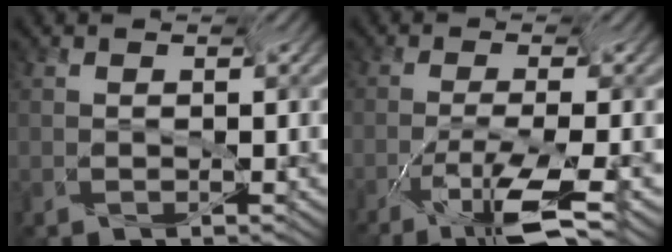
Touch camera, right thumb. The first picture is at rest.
{"total": 7.5, "force": [-6.5, 0.1, 3.7], "torque": [-0.079, 0.017, -0.111]}